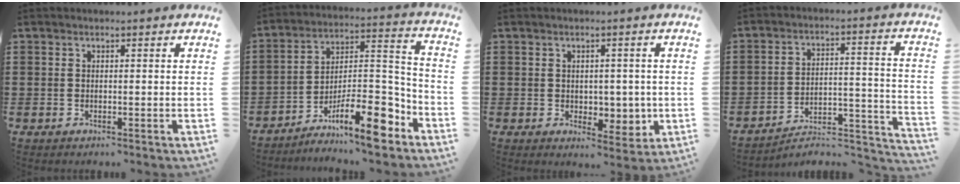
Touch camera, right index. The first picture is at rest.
{"total": 12.4, "force": [-7.5, 3.2, 9.3], "torque": [-0.149, 0.010, -0.137]}
{"total": 3.4, "force": [0.8, 2.8, 1.7], "torque": [-0.027, 0.000, 0.011]}
{"total": 4.6, "force": [-4.4, 0.8, 1.1], "torque": [-0.022, -0.006, -0.094]}